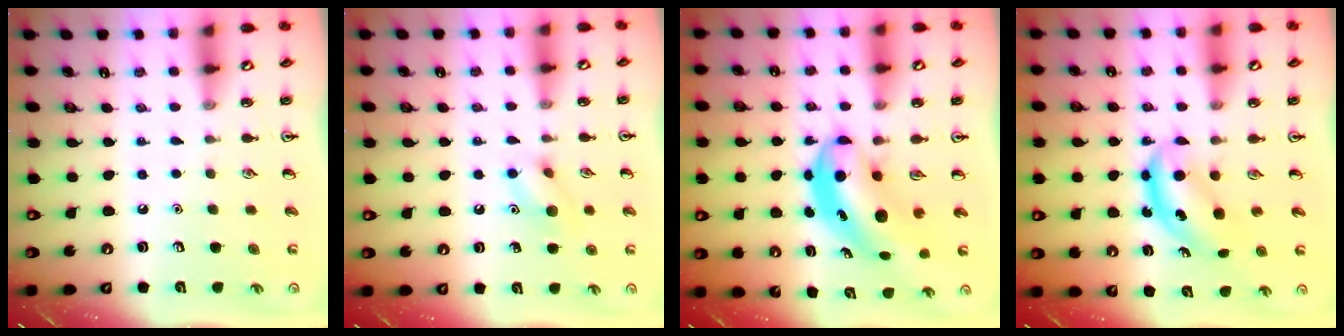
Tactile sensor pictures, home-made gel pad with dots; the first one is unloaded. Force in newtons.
{"total": 8.1, "press": 8.1, "slide": 0.5}
{"total": 6.2, "press": 6.0, "slide": 1.7}
{"total": 5.3, "press": 5.2, "slide": 0.5}